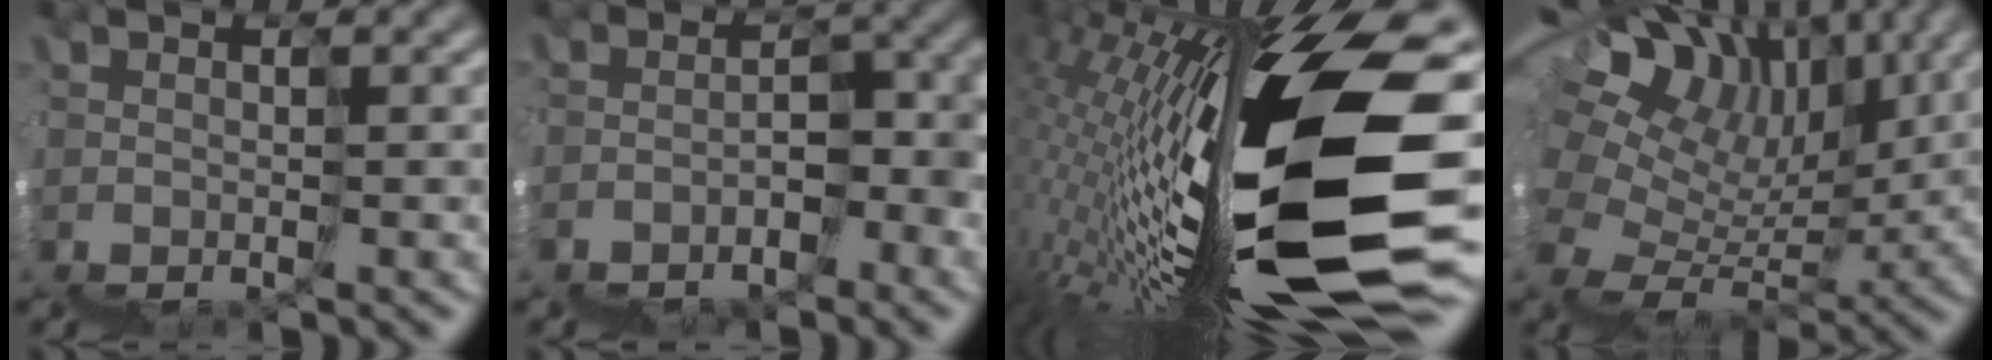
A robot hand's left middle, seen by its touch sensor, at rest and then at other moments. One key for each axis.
{"total": 3.6, "fx": -3.0, "fy": 1.9, "fz": 0.8, "tx": 0.009, "ty": 0.013, "tz": -0.051}
{"total": 13.1, "fx": -0.2, "fy": 1.5, "fz": 13.0, "tx": -0.222, "ty": 0.029, "tz": -0.018}
{"total": 10.3, "fx": 8.2, "fy": 5.0, "fz": 3.9, "tx": -0.073, "ty": 0.060, "tz": 0.133}